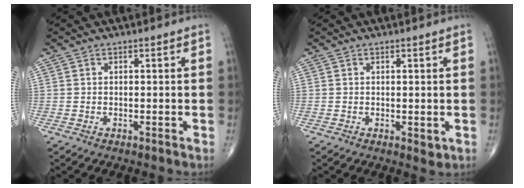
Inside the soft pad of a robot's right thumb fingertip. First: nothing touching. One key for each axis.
{"total": 1.5, "fx": 0.1, "fy": 0.7, "fz": 1.3, "tx": -0.018, "ty": -0.007, "tz": 0.003}